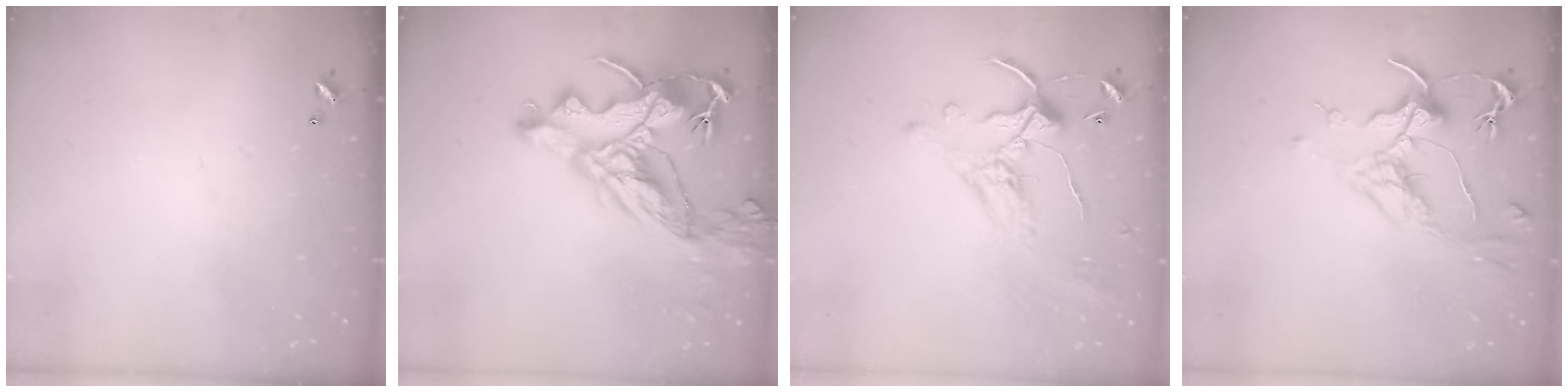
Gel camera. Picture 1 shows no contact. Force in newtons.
{"total": 16.7, "press": 16.6, "slide": 2.3}
{"total": 1.1, "press": 0.3, "slide": 1.0}
{"total": 1.7, "press": 1.5, "slide": 0.9}